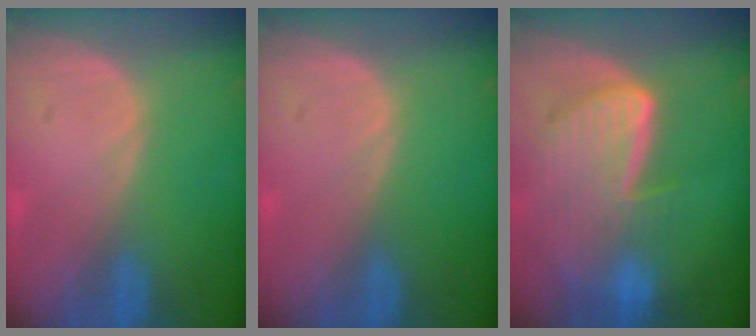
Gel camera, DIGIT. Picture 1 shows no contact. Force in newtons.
{"total": 0.0}
{"total": 9.1, "press": 8.0, "slide": 4.3}